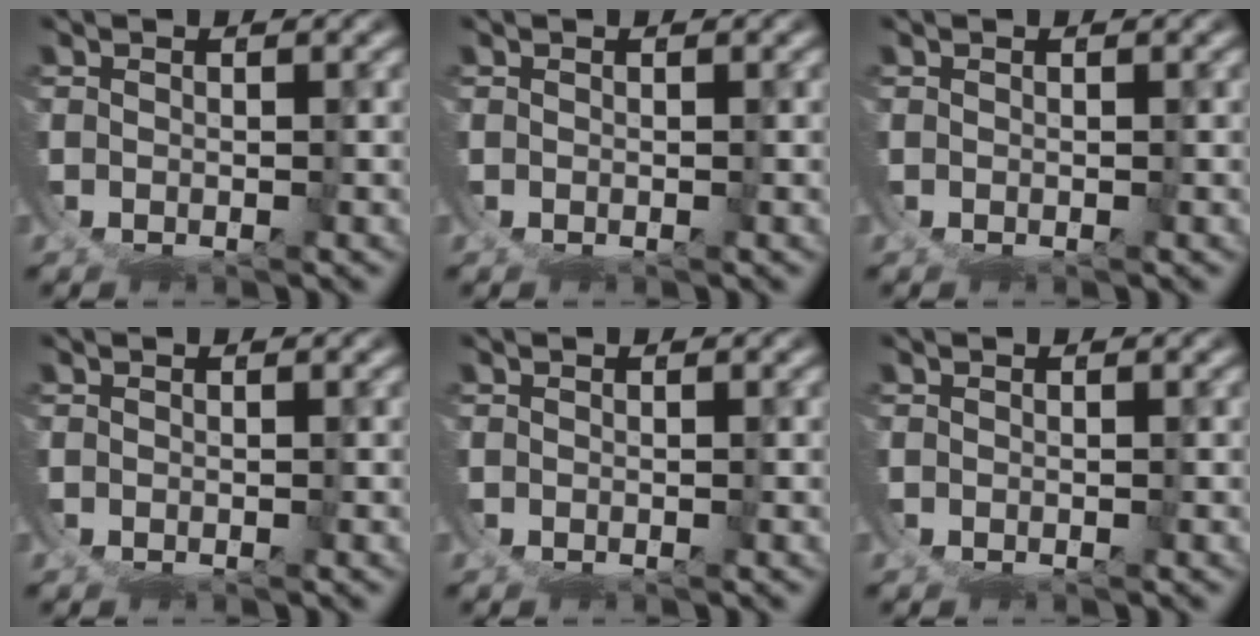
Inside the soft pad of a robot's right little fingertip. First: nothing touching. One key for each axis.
{"total": 0.0}
{"total": 0.0}
{"total": 0.0}
{"total": 0.0}
{"total": 0.0}